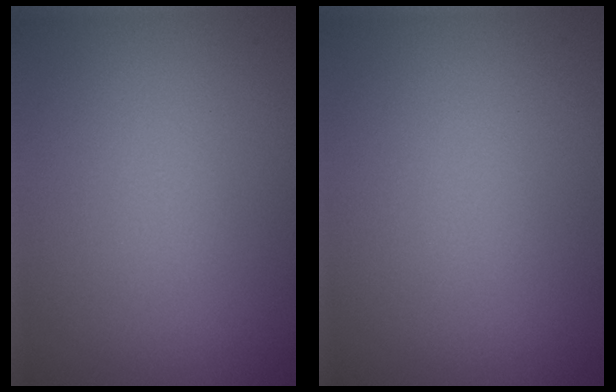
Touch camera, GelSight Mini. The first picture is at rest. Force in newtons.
{"total": 0.0}